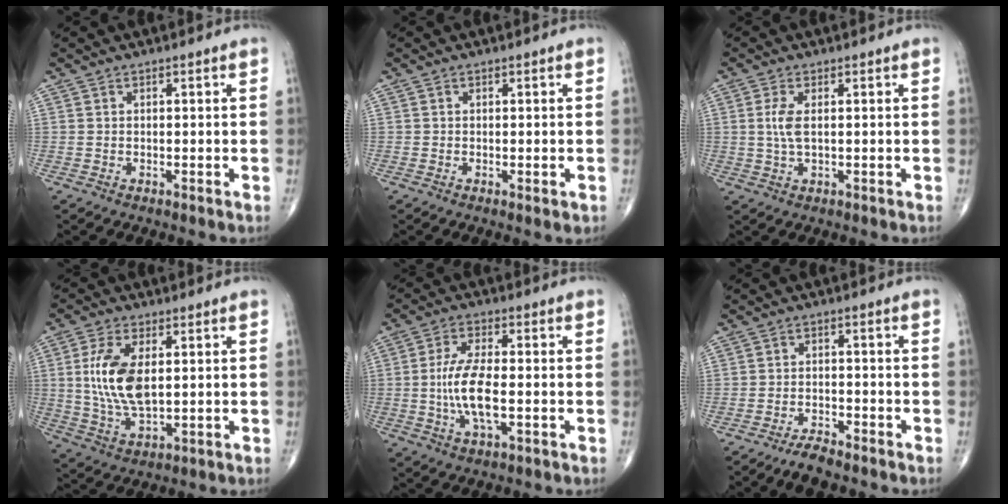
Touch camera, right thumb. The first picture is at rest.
{"total": 1.2, "force": [-0.3, 0.4, 1.1], "torque": [-0.012, -0.003, -0.004]}
{"total": 2.4, "force": [0.4, 0.8, 2.2], "torque": [-0.056, 0.000, 0.013]}
{"total": 11.7, "force": [1.7, 5.7, 10.1], "torque": [-0.206, -0.011, 0.039]}
{"total": 9.6, "force": [-1.1, 3.5, 8.9], "torque": [-0.188, 0.002, -0.022]}
{"total": 3.9, "force": [-3.4, 0.9, 1.8], "torque": [-0.039, 0.010, -0.063]}